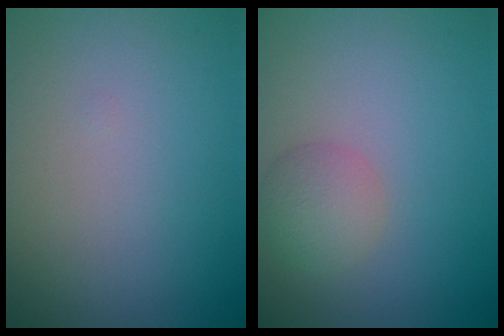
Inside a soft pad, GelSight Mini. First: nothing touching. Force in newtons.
{"total": 2.6, "press": 2.6, "slide": 0.1}